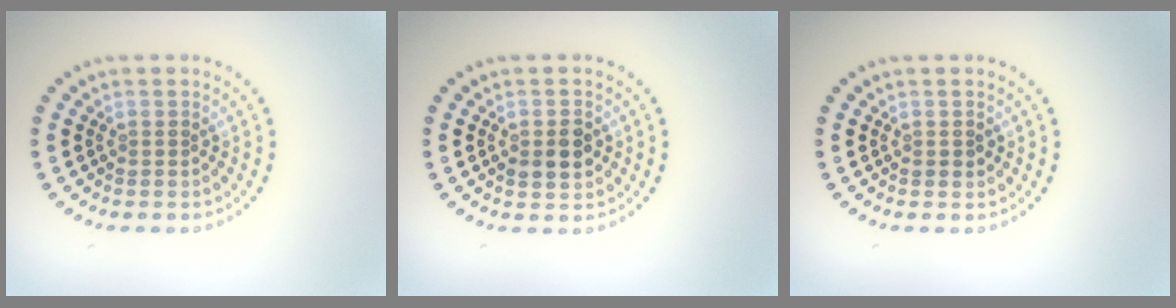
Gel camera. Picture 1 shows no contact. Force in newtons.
{"total": 2.9, "press": 2.9, "slide": 0.2}
{"total": 0.8, "press": 0.8, "slide": 0.1}